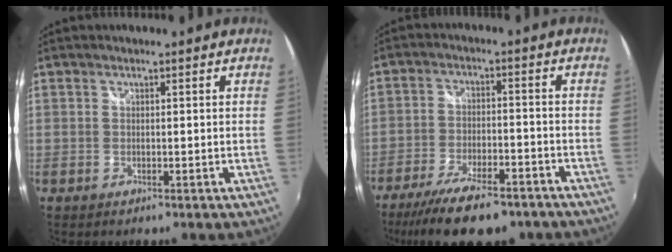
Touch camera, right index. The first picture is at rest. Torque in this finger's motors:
{"motor_torque": [1.59, -0.54, 0.51, 0.07]}